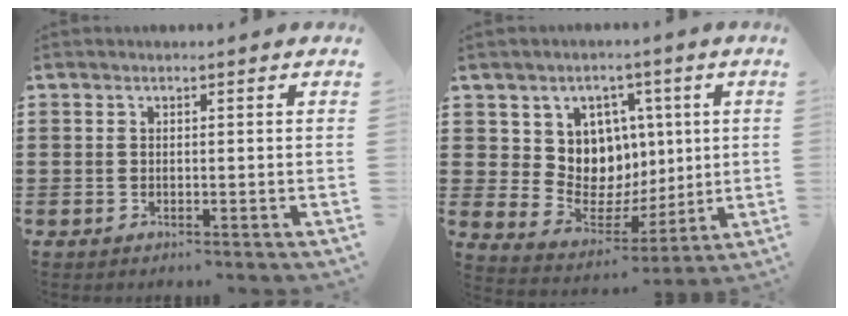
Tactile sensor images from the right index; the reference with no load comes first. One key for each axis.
{"total": 8.9, "fx": 2.8, "fy": 8.1, "fz": 2.2, "tx": -0.062, "ty": -0.031, "tz": 0.059}